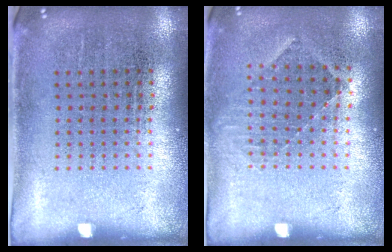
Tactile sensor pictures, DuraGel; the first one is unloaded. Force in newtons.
{"total": 0.8, "press": 0.8, "slide": 0.3}